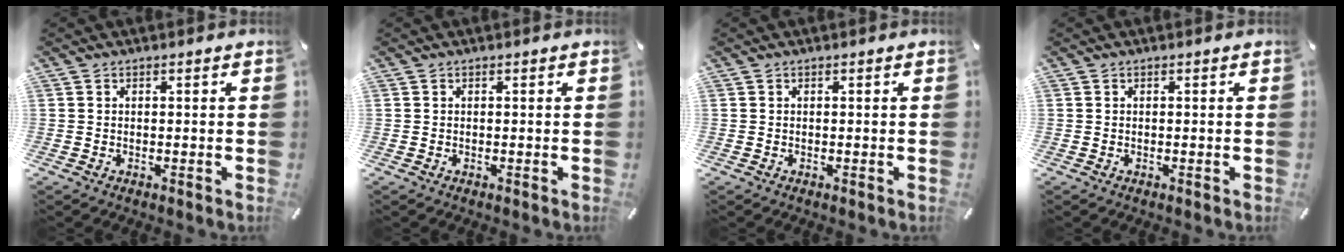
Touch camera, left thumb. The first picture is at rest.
{"total": 0.0}
{"total": 0.0}
{"total": 0.0}